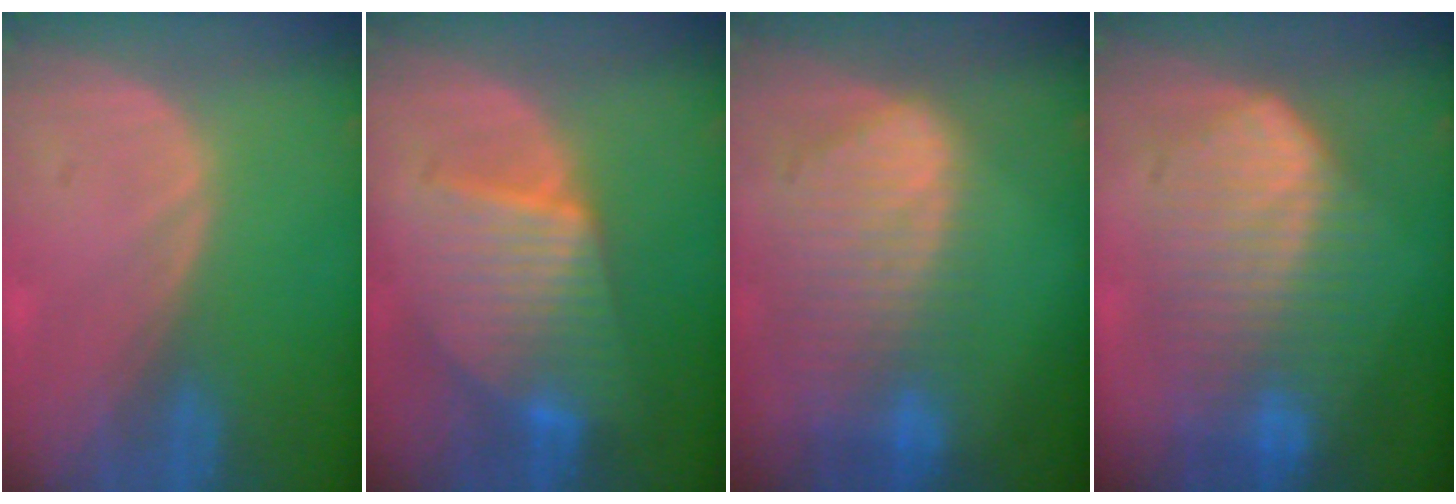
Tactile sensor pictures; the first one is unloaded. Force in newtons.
{"total": 8.9, "press": 8.9, "slide": 0.5}
{"total": 10.4, "press": 8.7, "slide": 5.5}
{"total": 10.3, "press": 10.3, "slide": 0.4}